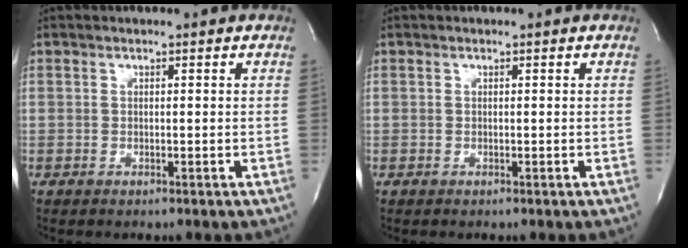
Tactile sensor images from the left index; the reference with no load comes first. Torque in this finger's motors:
{"motor_torque": [0.12, 0.07, -0.03, 0.00]}